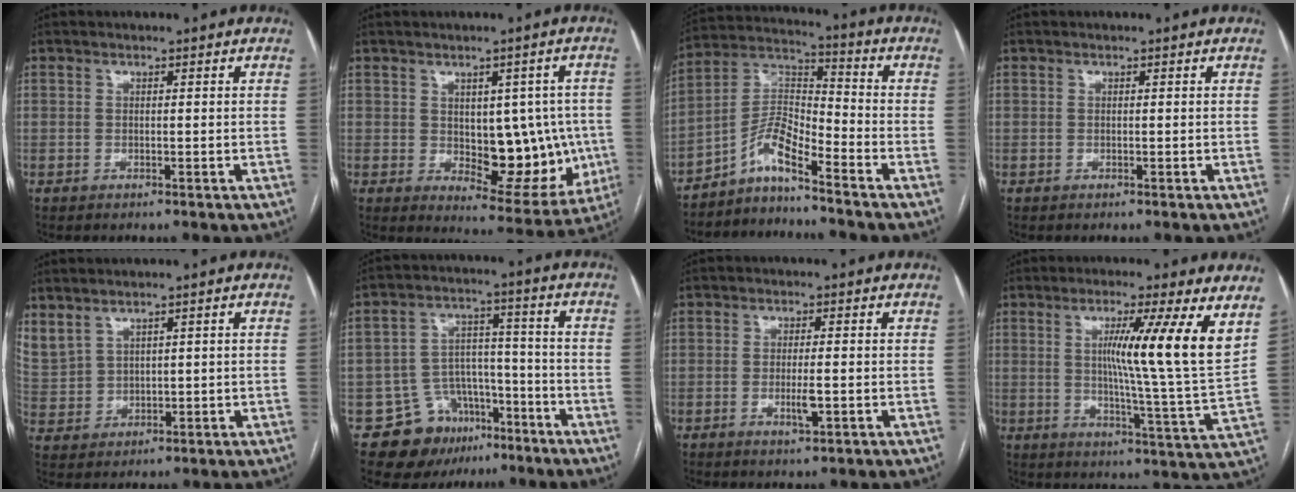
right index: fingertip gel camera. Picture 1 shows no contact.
{"total": 12.9, "force": [-0.4, 6.7, 11.0], "torque": [-0.123, 0.010, 0.019]}
{"total": 7.4, "force": [-5.7, 1.2, 4.5], "torque": [-0.094, 0.021, -0.111]}
{"total": 0.0}
{"total": 9.5, "force": [5.8, 6.0, 4.4], "torque": [-0.135, 0.013, 0.142]}
{"total": 10.7, "force": [-6.6, 7.7, 3.3], "torque": [-0.045, 0.046, -0.095]}
{"total": 3.0, "force": [-0.8, 0.6, 2.8], "torque": [-0.053, -0.003, -0.010]}
{"total": 13.4, "force": [5.1, -2.0, 12.2], "torque": [-0.178, -0.014, 0.076]}